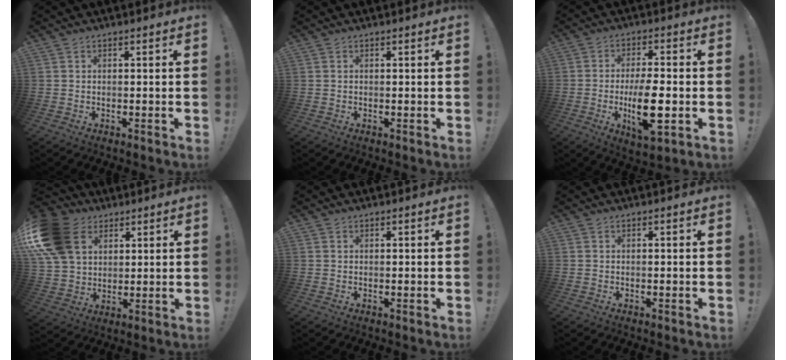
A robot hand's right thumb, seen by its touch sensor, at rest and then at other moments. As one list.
[{"total": 0.0}, {"total": 12.7, "force": [-3.0, 5.0, 11.3], "torque": [-0.202, 0.004, -0.052]}, {"total": 18.5, "force": [7.0, 13.8, 10.1], "torque": [-0.196, -0.019, 0.136]}, {"total": 0.0}, {"total": 0.0}]